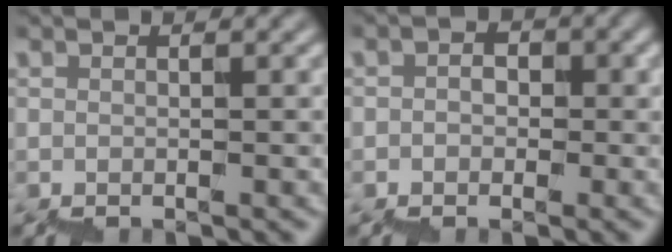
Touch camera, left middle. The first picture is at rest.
{"total": 0.7, "force": [-0.1, 0.7, 0.1], "torque": [-0.005, 0.013, -0.005]}